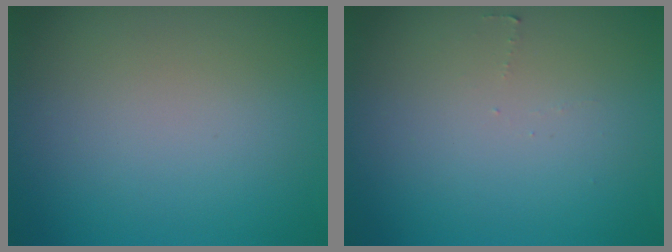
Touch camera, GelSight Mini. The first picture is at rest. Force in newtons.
{"total": 0.5, "press": 0.5, "slide": 0.1}